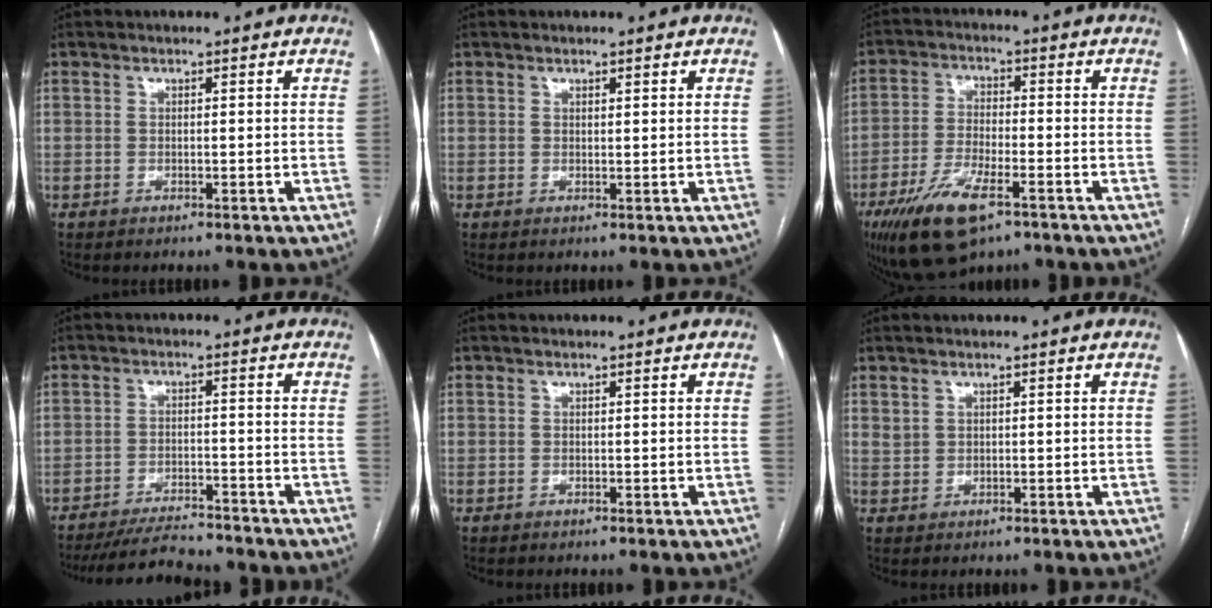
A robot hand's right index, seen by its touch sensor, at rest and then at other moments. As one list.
[{"total": 0.6, "force": [0.5, 0.0, 0.3], "torque": [-0.006, -0.002, 0.007]}, {"total": 11.4, "force": [-6.7, 3.7, 8.5], "torque": [-0.167, -0.016, -0.113]}, {"total": 9.2, "force": [-8.5, 1.5, 2.9], "torque": [-0.043, -0.010, -0.133]}, {"total": 0.0}, {"total": 1.0, "force": [0.7, 0.6, 0.3], "torque": [-0.004, 0.004, 0.017]}]